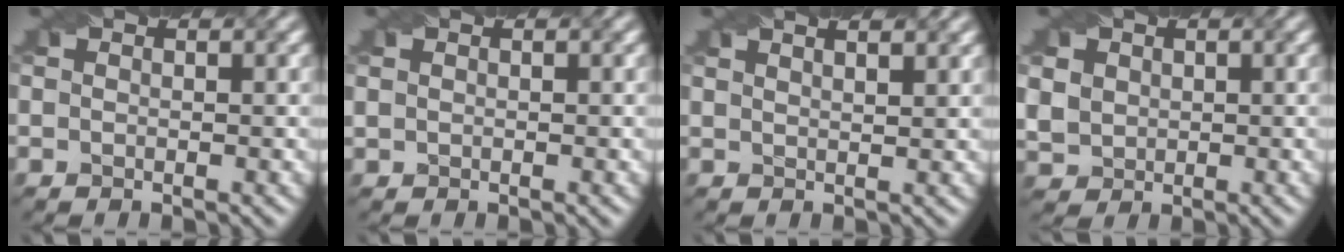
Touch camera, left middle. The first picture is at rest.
{"total": 0.5, "force": [0.3, 0.4, 0.2], "torque": [-0.004, 0.002, 0.009]}
{"total": 4.8, "force": [3.2, 2.1, 2.9], "torque": [-0.015, 0.037, 0.013]}
{"total": 3.9, "force": [1.3, 3.4, 1.4], "torque": [-0.058, 0.012, 0.032]}